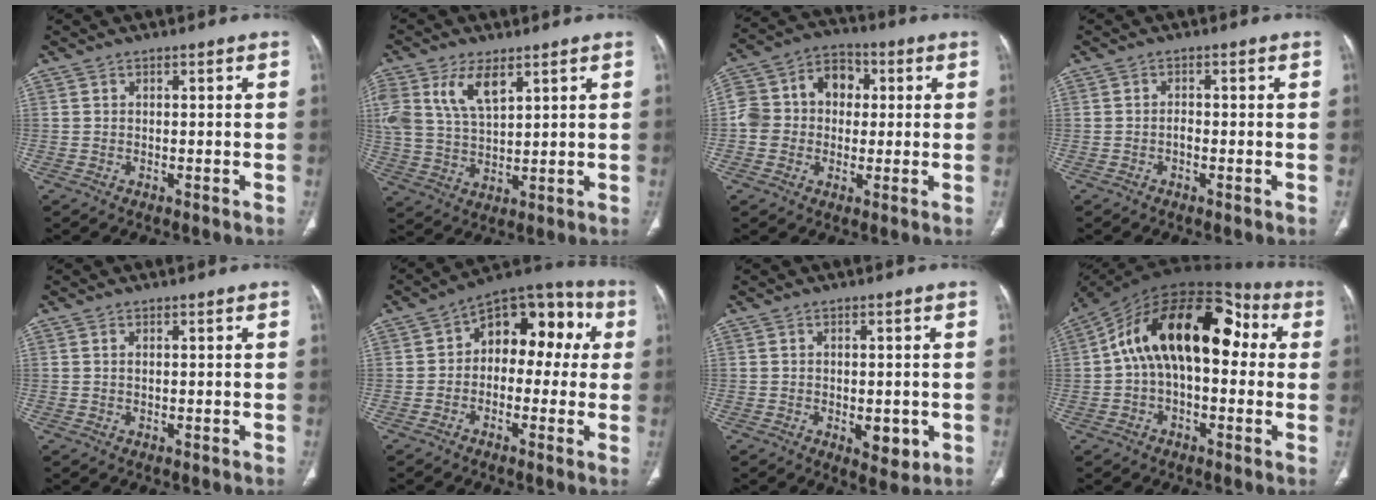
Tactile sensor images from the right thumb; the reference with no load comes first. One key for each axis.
{"total": 10.7, "fx": 5.3, "fy": 5.4, "fz": 7.5, "tx": -0.151, "ty": -0.011, "tz": 0.113}
{"total": 12.4, "fx": 0.9, "fy": 10.3, "fz": 6.7, "tx": -0.093, "ty": 0.039, "tz": 0.007}
{"total": 1.1, "fx": -0.5, "fy": 0.5, "fz": 0.8, "tx": -0.013, "ty": 0.002, "tz": -0.009}
{"total": 0.5, "fx": 0.2, "fy": 0.2, "fz": 0.5, "tx": -0.009, "ty": 0.001, "tz": 0.004}
{"total": 13.6, "fx": 1.6, "fy": 8.8, "fz": 10.3, "tx": -0.081, "ty": 0.051, "tz": 0.005}
{"total": 5.1, "fx": -1.2, "fy": 2.7, "fz": 4.1, "tx": -0.040, "ty": -0.006, "tz": -0.006}
{"total": 21.7, "fx": 2.8, "fy": 12.2, "fz": 17.8, "tx": -0.267, "ty": 0.054, "tz": 0.029}